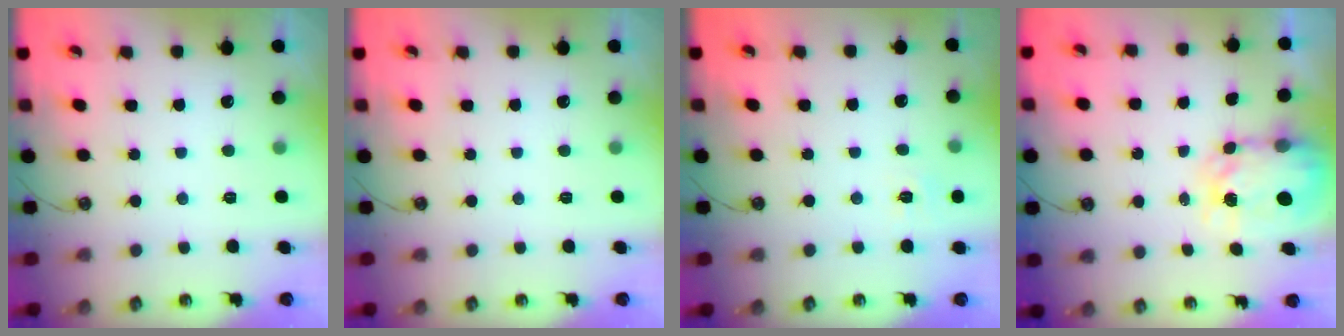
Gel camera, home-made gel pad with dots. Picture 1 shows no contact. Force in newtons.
{"total": 0.0}
{"total": 4.7, "press": 4.6, "slide": 0.7}
{"total": 5.4, "press": 5.4, "slide": 0.6}